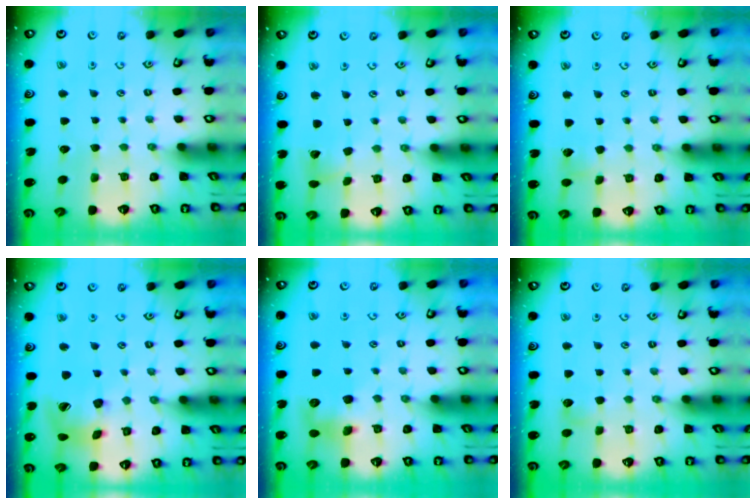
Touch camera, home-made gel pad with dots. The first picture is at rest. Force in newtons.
{"total": 3.6, "press": 3.6, "slide": 0.5}
{"total": 2.9, "press": 2.9, "slide": 0.2}
{"total": 15.5, "press": 15.3, "slide": 2.2}
{"total": 10.0, "press": 10.0, "slide": 0.1}
{"total": 3.2, "press": 3.2, "slide": 0.4}